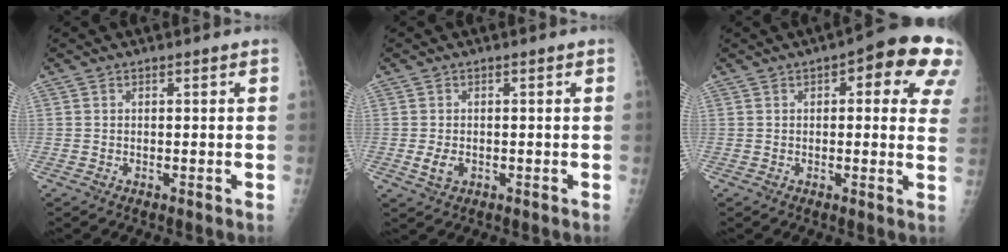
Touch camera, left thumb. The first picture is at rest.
{"total": 2.3, "force": [-0.5, 1.5, 1.6], "torque": [-0.022, 0.000, -0.008]}
{"total": 14.1, "force": [5.9, 4.9, 11.9], "torque": [-0.103, -0.009, 0.055]}